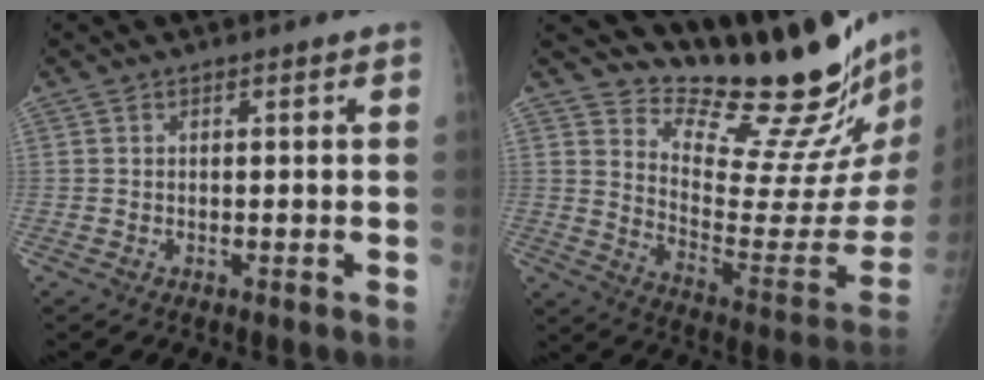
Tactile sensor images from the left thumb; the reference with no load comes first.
{"total": 24.2, "force": [21.5, 3.4, 10.4], "torque": [-0.120, -0.207, 0.297]}